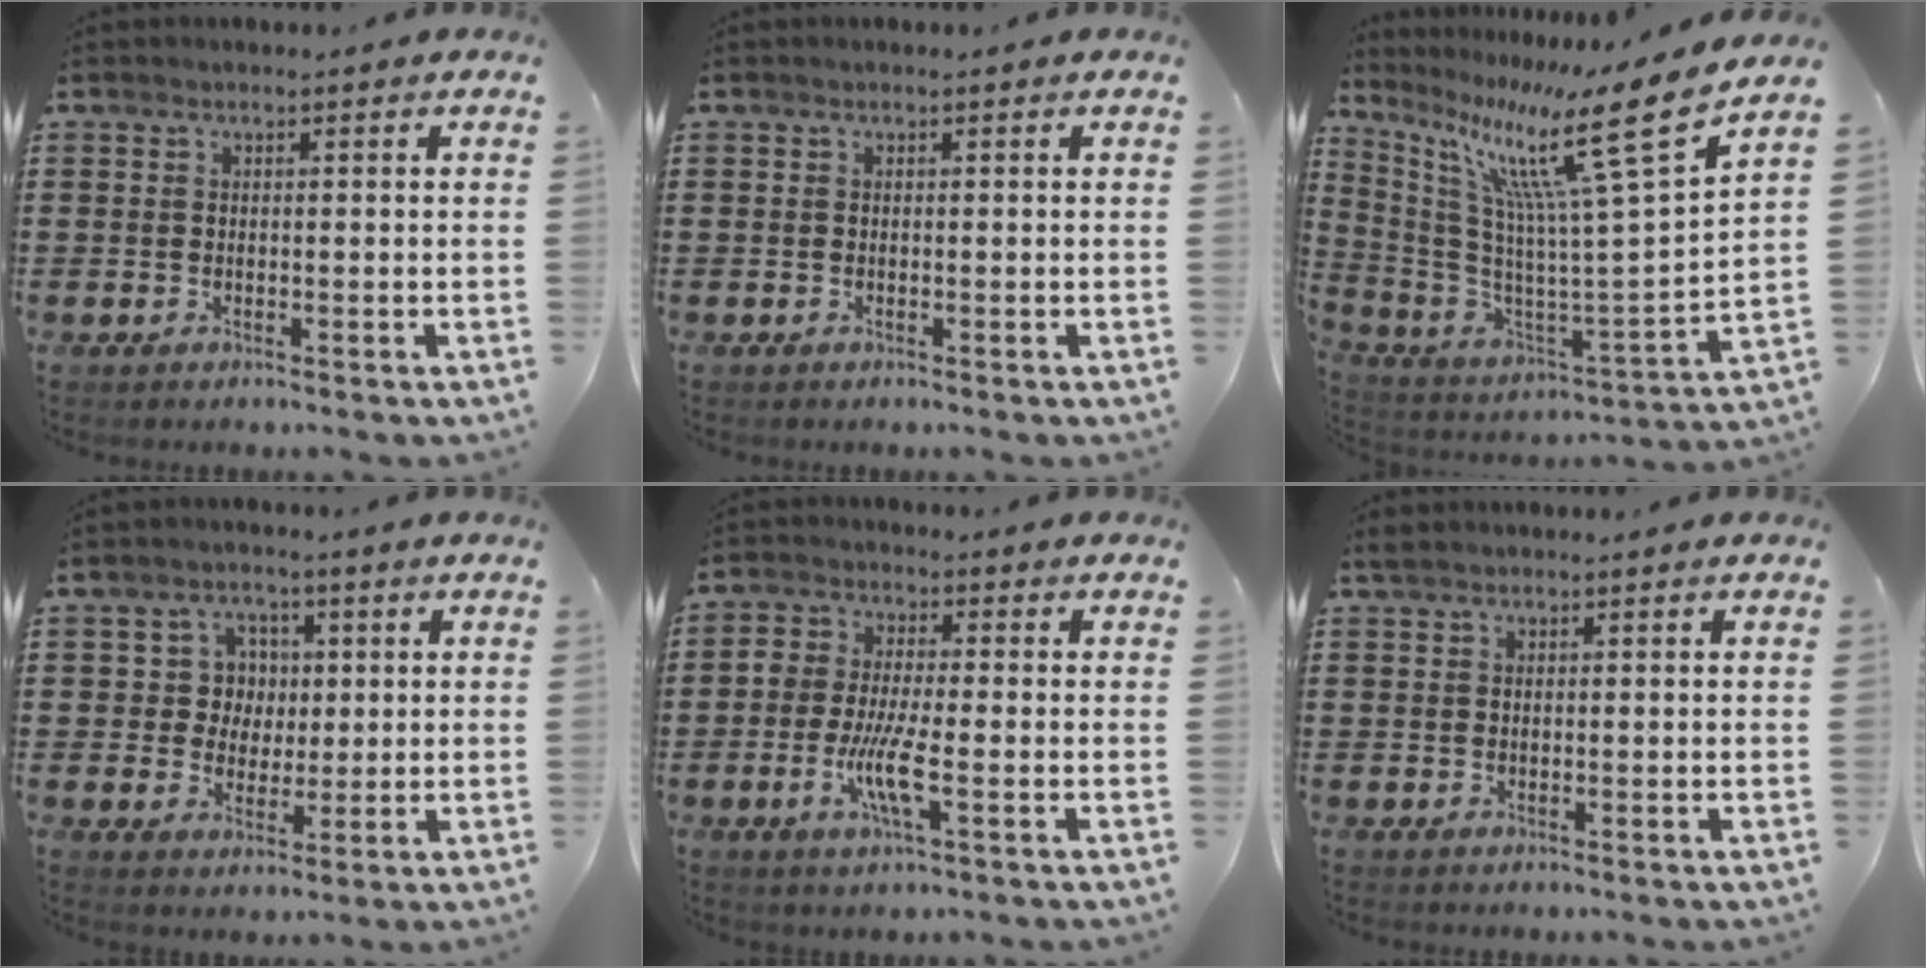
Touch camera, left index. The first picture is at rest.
{"total": 0.0}
{"total": 16.9, "force": [10.0, 1.2, 13.6], "torque": [-0.258, -0.068, 0.141]}
{"total": 4.9, "force": [1.1, 4.5, 1.6], "torque": [-0.046, 0.013, 0.015]}
{"total": 6.5, "force": [-2.0, 1.7, 5.9], "torque": [-0.125, -0.009, -0.041]}
{"total": 1.1, "force": [0.8, 0.3, 0.6], "torque": [-0.014, 0.003, 0.015]}